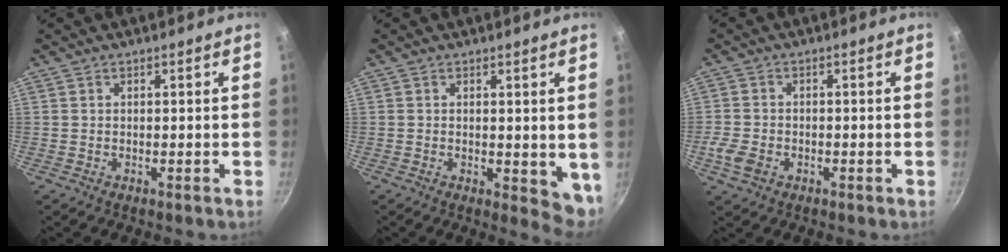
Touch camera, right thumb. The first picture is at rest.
{"total": 5.6, "force": [0.3, 2.7, 4.9], "torque": [-0.061, -0.017, 0.005]}
{"total": 4.7, "force": [-1.8, 3.4, 2.7], "torque": [-0.058, 0.012, -0.036]}